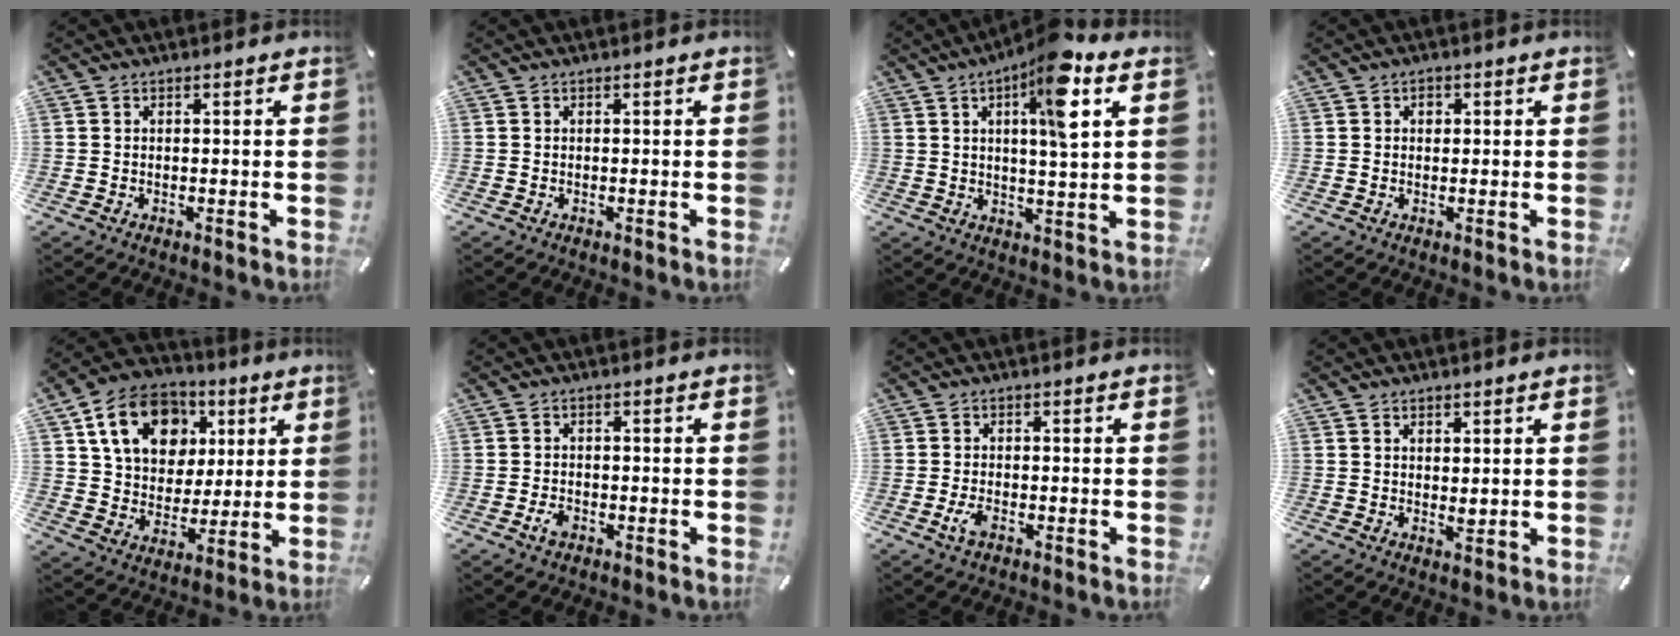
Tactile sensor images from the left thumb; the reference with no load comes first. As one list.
[{"total": 0.0}, {"total": 12.2, "force": [5.1, 2.7, 10.8], "torque": [-0.163, -0.015, 0.076]}, {"total": 1.3, "force": [0.3, 1.2, 0.5], "torque": [0.004, 0.002, 0.001]}, {"total": 16.5, "force": [6.9, 12.8, 7.7], "torque": [-0.133, -0.009, 0.133]}, {"total": 2.4, "force": [-1.2, 1.5, 1.3], "torque": [-0.030, 0.004, -0.024]}, {"total": 2.6, "force": [-1.2, 1.2, 2.1], "torque": [-0.055, -0.003, -0.026]}, {"total": 1.8, "force": [1.1, 1.2, 0.8], "torque": [0.000, -0.006, 0.017]}]